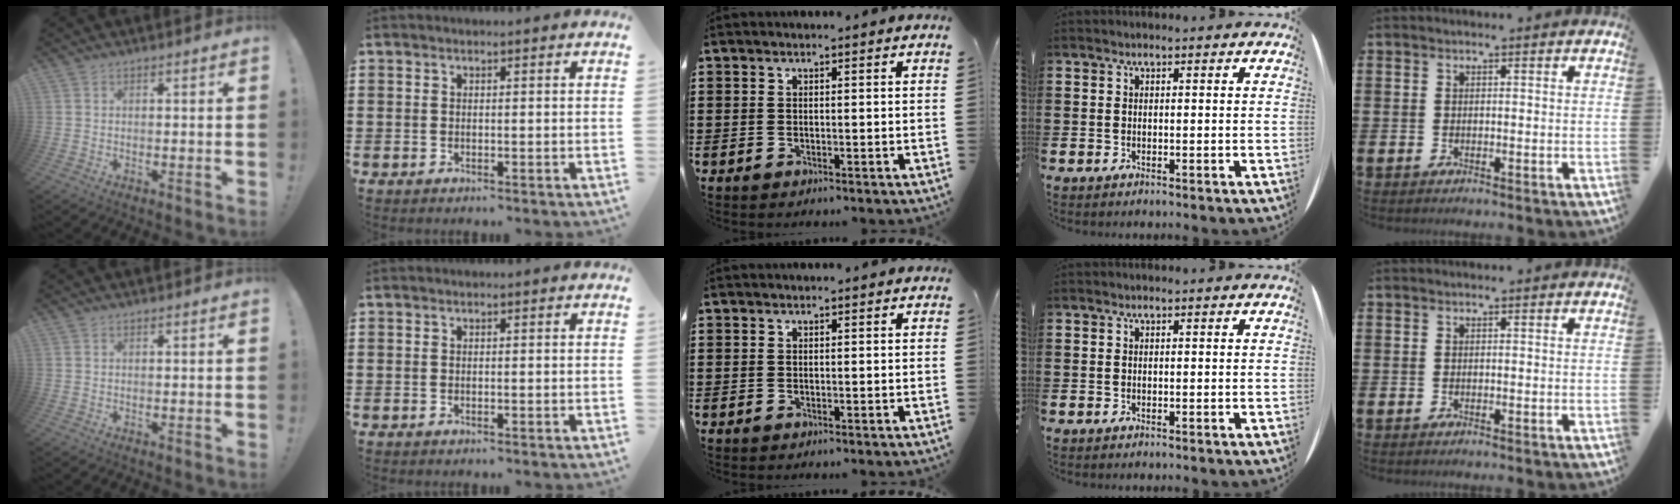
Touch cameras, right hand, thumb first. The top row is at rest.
{}